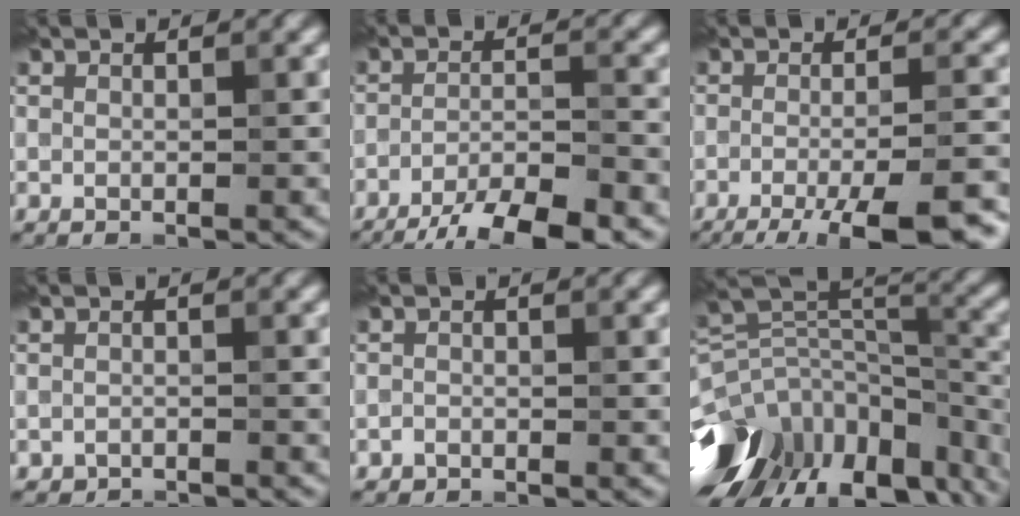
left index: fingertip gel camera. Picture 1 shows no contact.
{"total": 7.9, "force": [-6.0, 1.6, 4.9], "torque": [-0.075, 0.002, -0.103]}
{"total": 11.6, "force": [-7.8, 2.7, 8.2], "torque": [-0.107, -0.013, -0.099]}
{"total": 1.9, "force": [-1.9, 0.3, 0.0], "torque": [0.003, -0.005, -0.029]}
{"total": 0.7, "force": [-0.6, 0.5, 0.1], "torque": [0.001, -0.001, -0.011]}
{"total": 14.3, "force": [-6.6, 8.9, 8.9], "torque": [-0.188, -0.008, -0.084]}